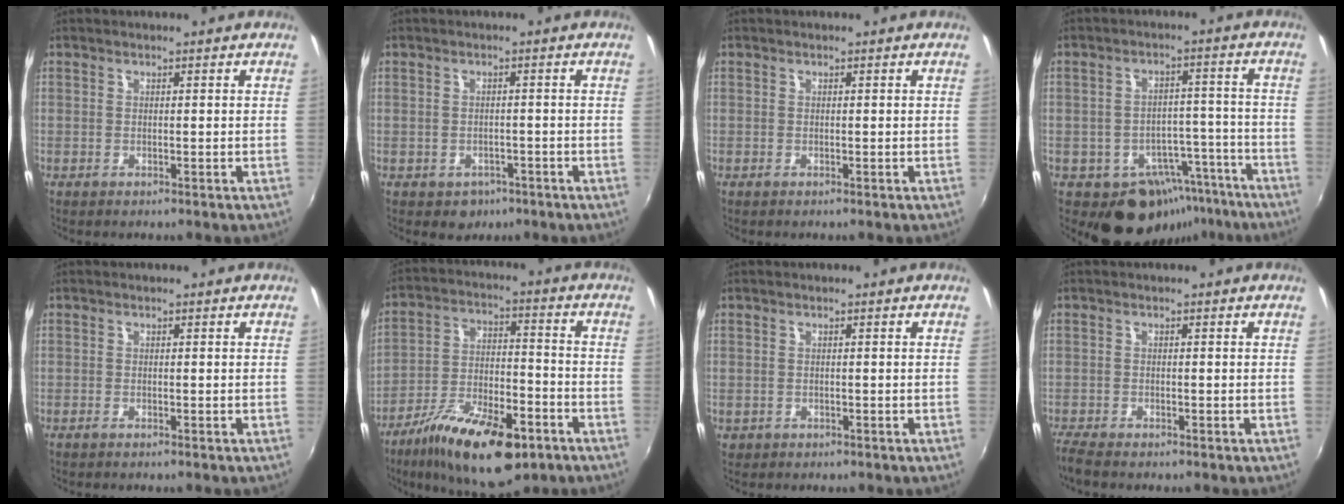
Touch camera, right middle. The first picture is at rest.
{"total": 3.4, "force": [-1.6, 2.9, 0.7], "torque": [-0.024, 0.002, -0.016]}
{"total": 0.0}
{"total": 11.8, "force": [-8.1, 7.9, 3.4], "torque": [-0.048, 0.032, -0.084]}
{"total": 0.6, "force": [-0.5, -0.1, 0.4], "torque": [-0.006, -0.002, -0.012]}
{"total": 18.8, "force": [-11.5, 6.8, 13.2], "torque": [-0.239, -0.030, -0.187]}
{"total": 1.2, "force": [-0.4, 1.1, 0.4], "torque": [-0.009, -0.003, -0.004]}
{"total": 3.1, "force": [-2.7, 0.4, 1.3], "torque": [-0.035, -0.017, -0.054]}